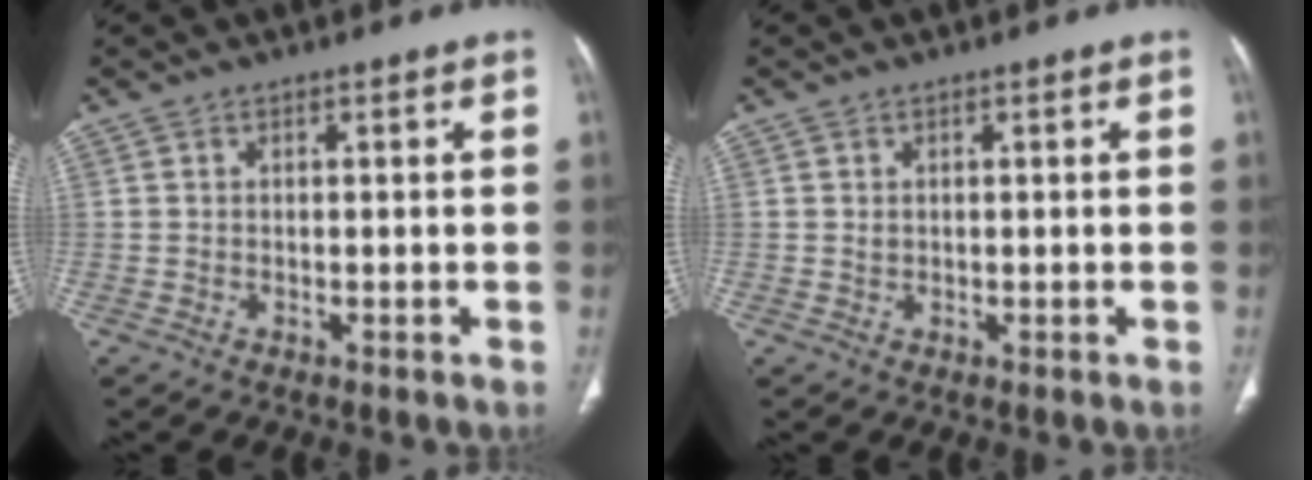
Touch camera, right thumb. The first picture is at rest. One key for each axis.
{"total": 0.8, "fx": 0.3, "fy": 0.7, "fz": 0.3, "tx": -0.002, "ty": -0.001, "tz": 0.007}